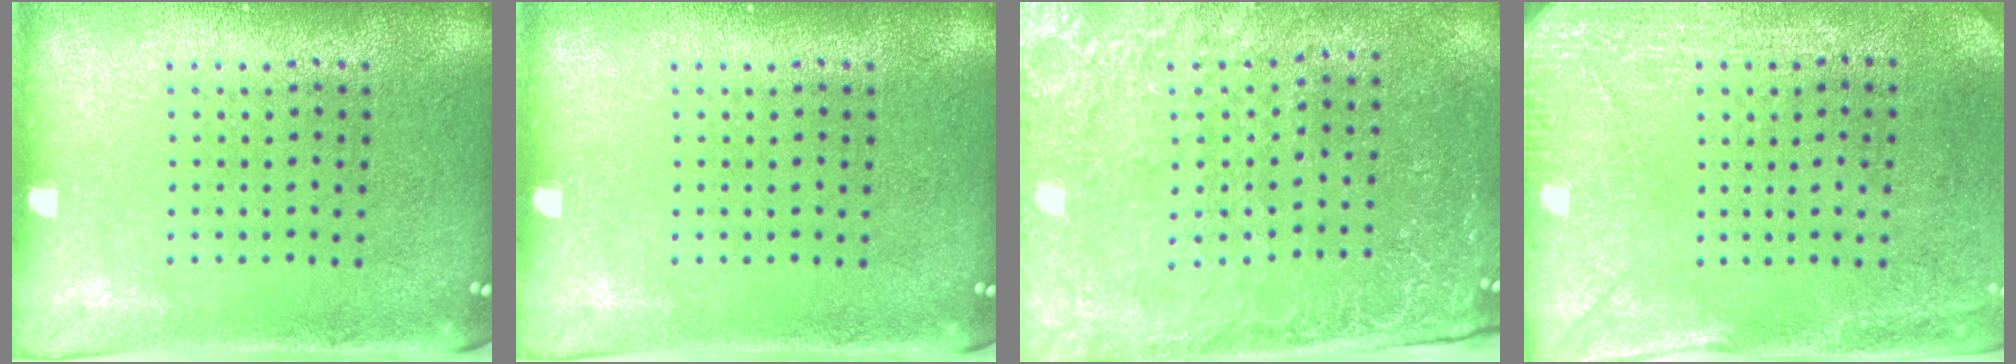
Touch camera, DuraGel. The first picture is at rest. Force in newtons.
{"total": 0.0}
{"total": 2.9, "press": 2.8, "slide": 0.8}
{"total": 3.0, "press": 2.6, "slide": 1.4}